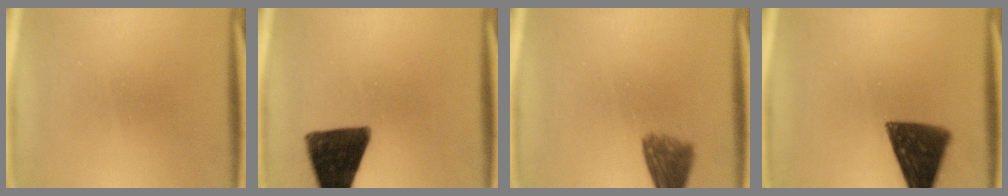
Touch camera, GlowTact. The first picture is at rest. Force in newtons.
{"total": 14.9}
{"total": 5.8}
{"total": 12.4}